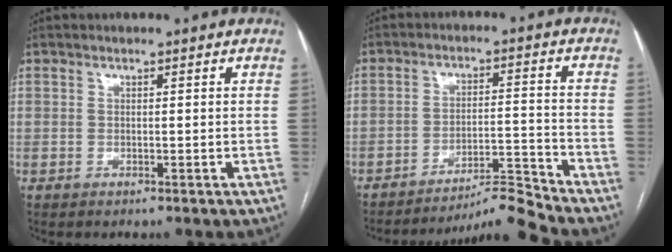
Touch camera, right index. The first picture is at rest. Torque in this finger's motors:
{"motor_torque": [0.12, -0.05, -0.02, 0.01]}